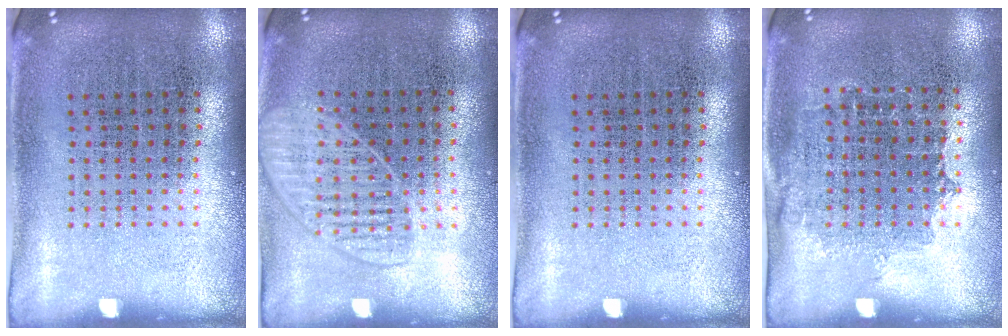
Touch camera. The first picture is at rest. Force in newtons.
{"total": 1.3, "press": 1.2, "slide": 0.5}
{"total": 0.0}
{"total": 0.9, "press": 0.7, "slide": 0.6}